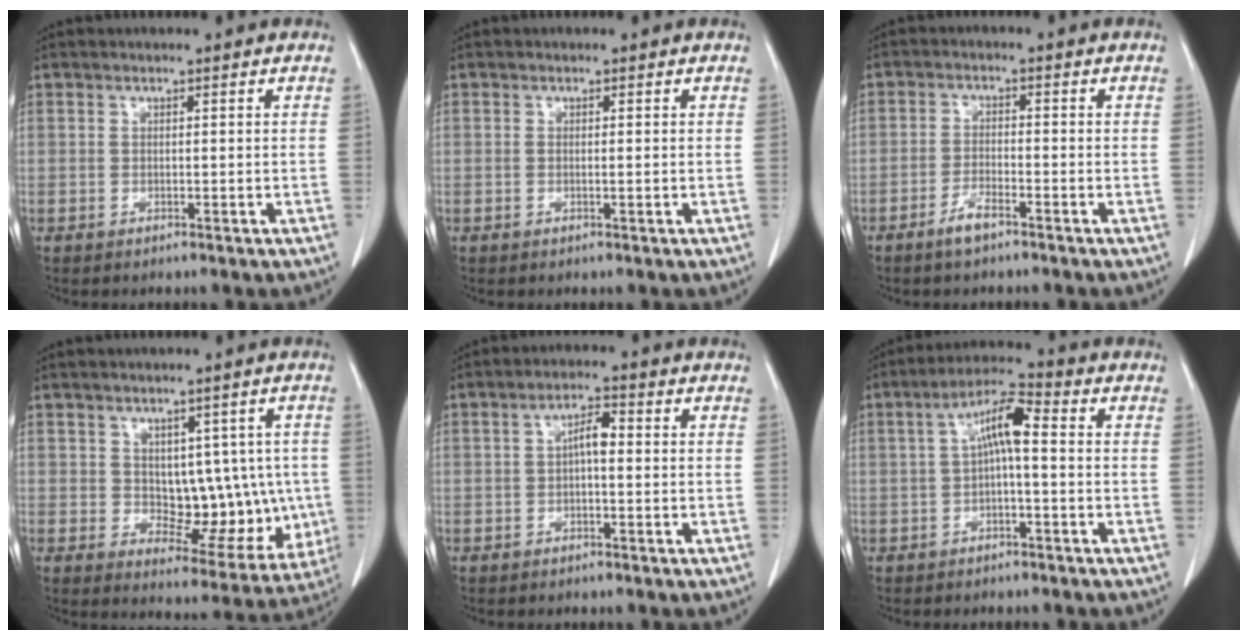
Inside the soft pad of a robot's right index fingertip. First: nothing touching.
{"total": 0.5, "force": [-0.1, 0.1, 0.5], "torque": [-0.011, -0.002, -0.001]}
{"total": 3.3, "force": [-2.5, 0.6, 2.1], "torque": [-0.044, 0.000, -0.049]}
{"total": 10.7, "force": [0.4, 6.2, 8.6], "torque": [-0.090, 0.012, 0.027]}
{"total": 3.3, "force": [0.0, 1.1, 3.1], "torque": [-0.054, 0.012, -0.003]}
{"total": 6.6, "force": [0.3, 1.4, 6.5], "torque": [-0.122, 0.026, 0.003]}